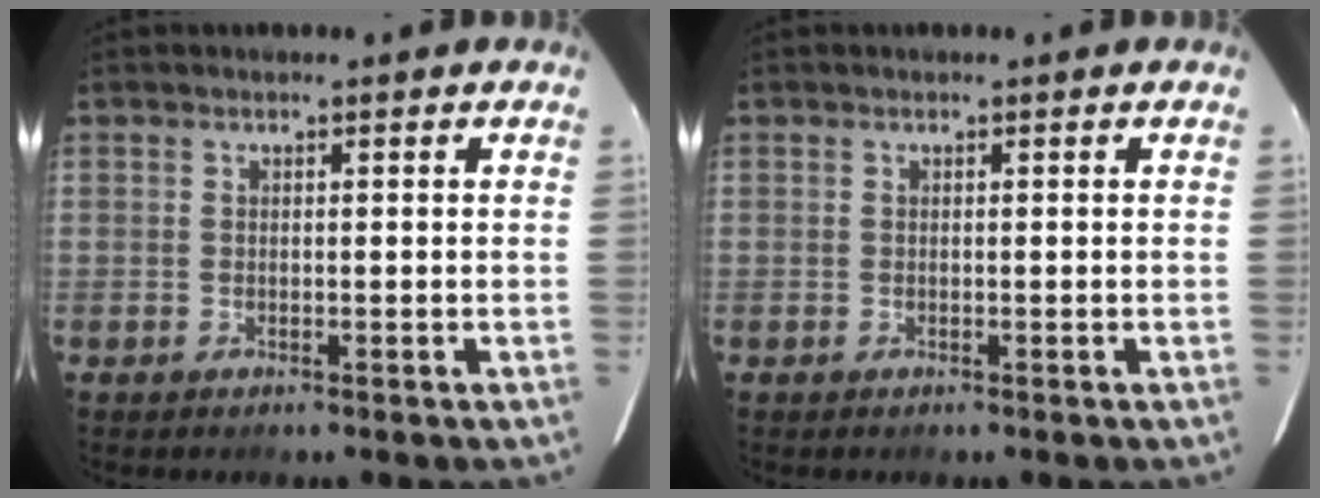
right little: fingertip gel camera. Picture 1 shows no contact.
{"total": 0.0}